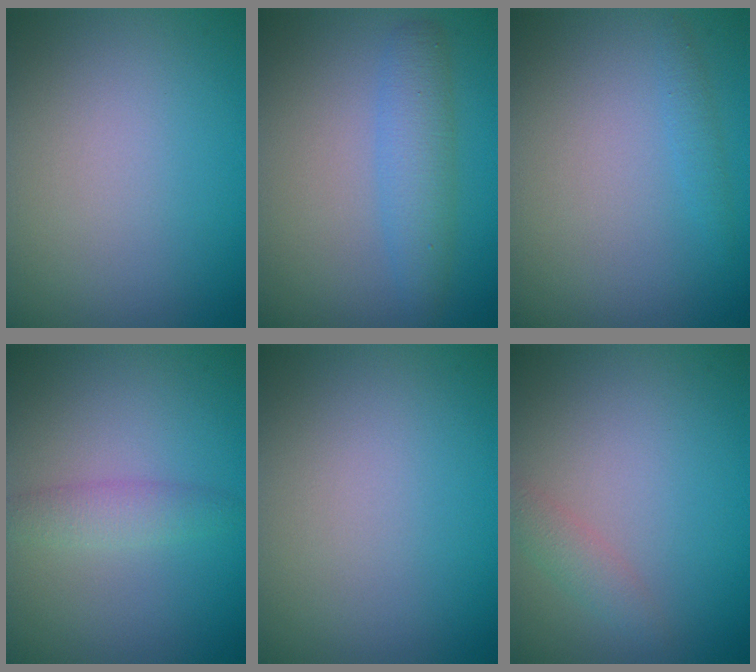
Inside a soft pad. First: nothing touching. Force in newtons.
{"total": 3.1, "press": 3.1, "slide": 0.1}
{"total": 0.9, "press": 0.9, "slide": 0.0}
{"total": 1.9, "press": 1.9, "slide": 0.0}
{"total": 0.0}
{"total": 1.5, "press": 1.5, "slide": 0.0}